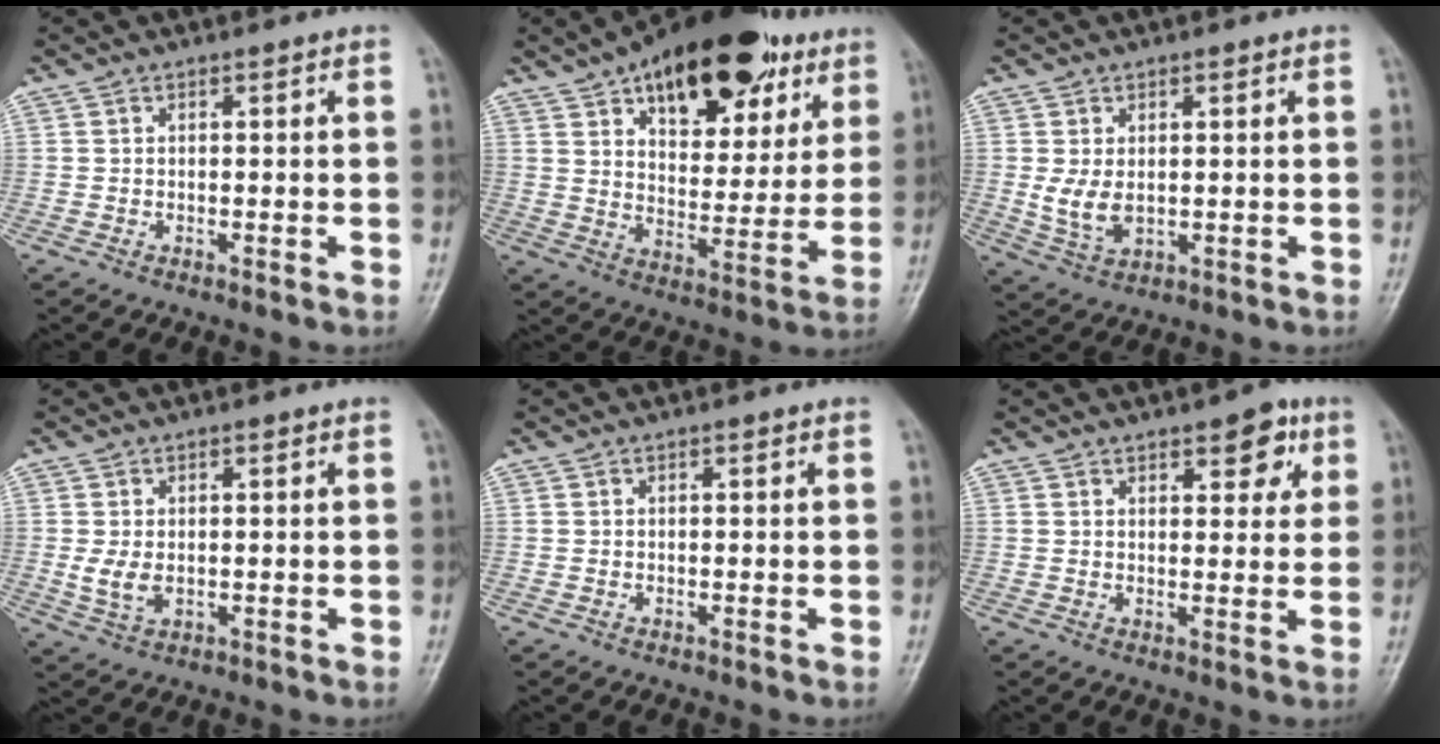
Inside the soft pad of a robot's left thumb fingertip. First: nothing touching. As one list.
[{"total": 24.0, "force": [13.1, 12.2, 15.9], "torque": [-0.192, -0.025, 0.200]}, {"total": 5.1, "force": [0.4, 3.3, 3.9], "torque": [-0.070, -0.012, 0.017]}, {"total": 3.9, "force": [0.0, 2.5, 3.0], "torque": [-0.059, -0.008, 0.004]}, {"total": 0.0}, {"total": 6.2, "force": [3.2, 3.1, 4.3], "torque": [-0.025, -0.011, 0.035]}]